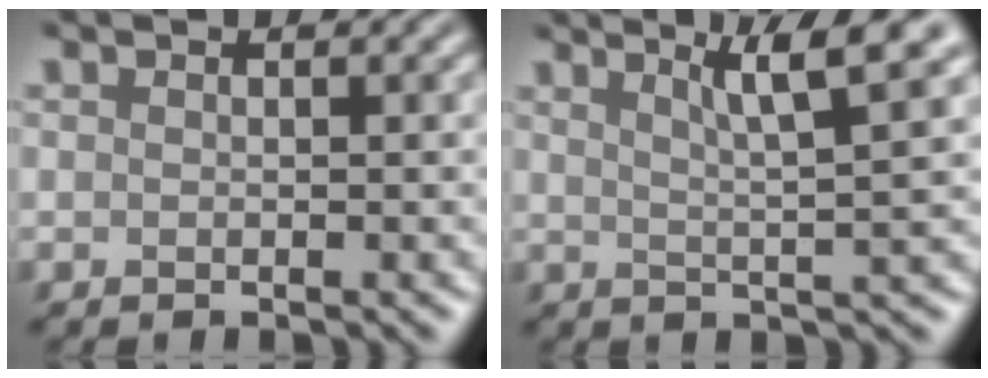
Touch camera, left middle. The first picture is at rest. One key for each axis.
{"total": 5.4, "fx": 2.9, "fy": 0.7, "fz": 4.5, "tx": -0.066, "ty": 0.010, "tz": 0.049}